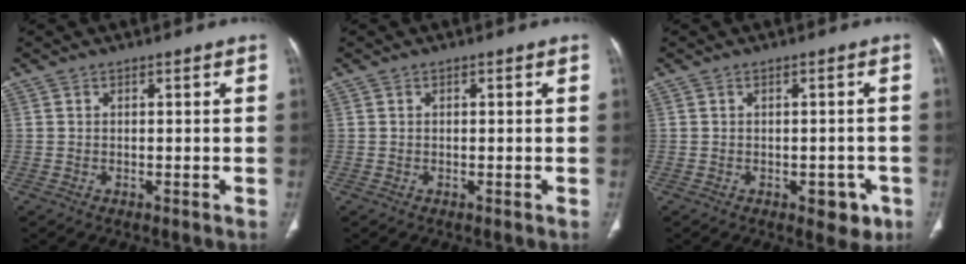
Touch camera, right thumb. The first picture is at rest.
{"total": 0.0}
{"total": 4.6, "force": [-2.0, 2.6, 3.2], "torque": [-0.015, 0.008, -0.020]}